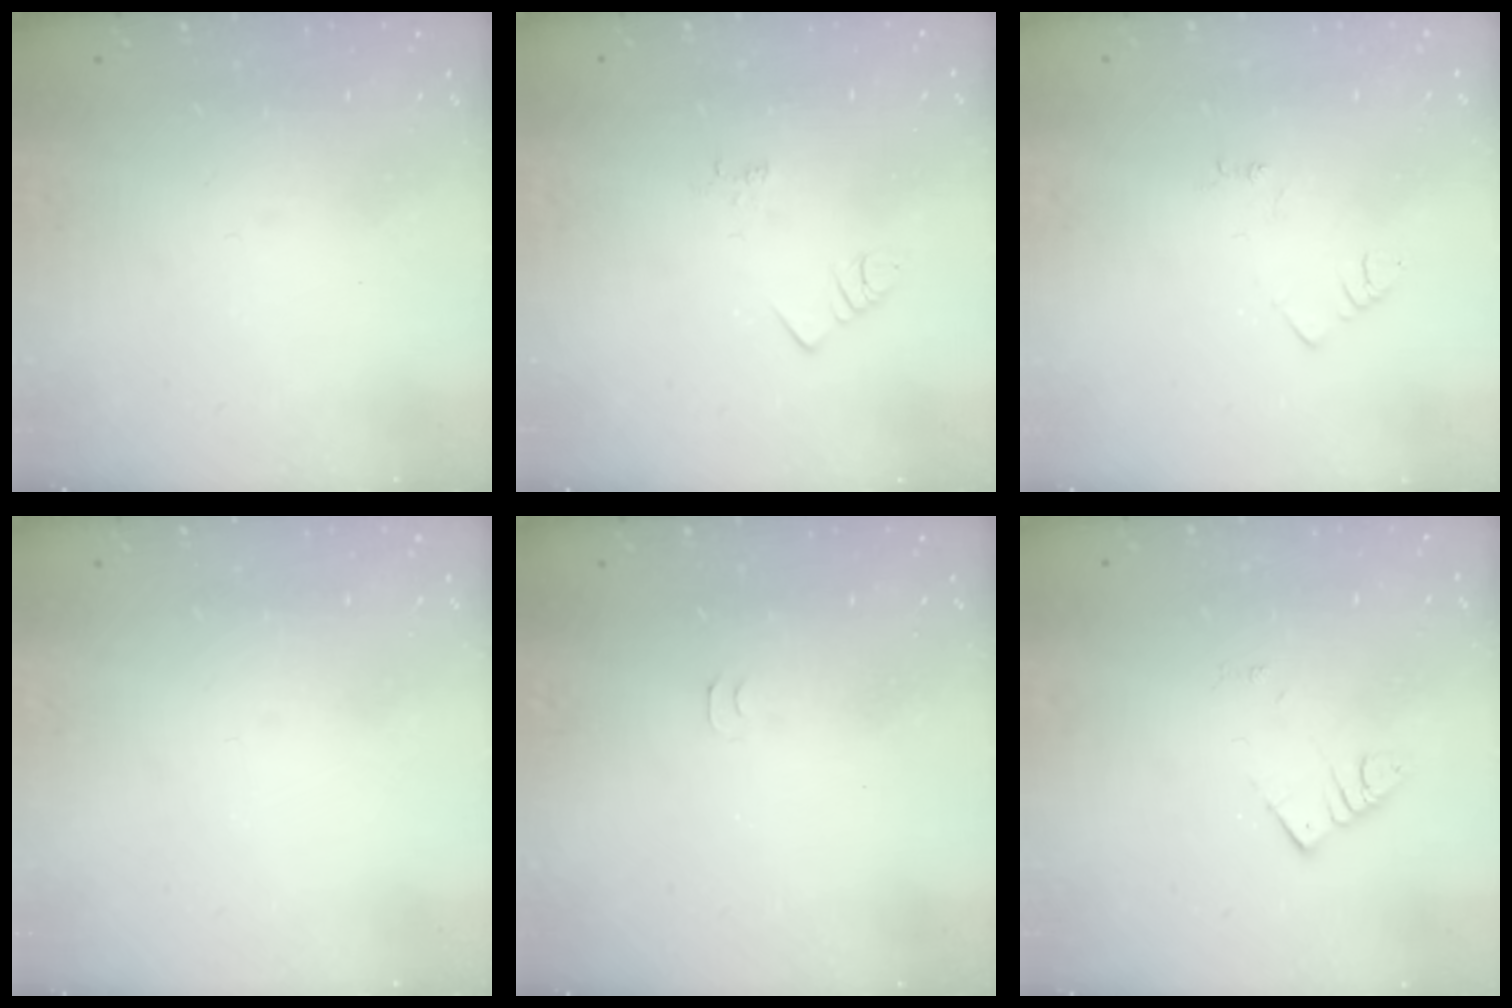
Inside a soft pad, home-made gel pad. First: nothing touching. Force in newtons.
{"total": 1.4, "press": 1.4, "slide": 0.3}
{"total": 2.7, "press": 2.7, "slide": 0.4}
{"total": 0.0}
{"total": 4.0, "press": 4.0, "slide": 0.6}
{"total": 2.6, "press": 2.6, "slide": 0.1}